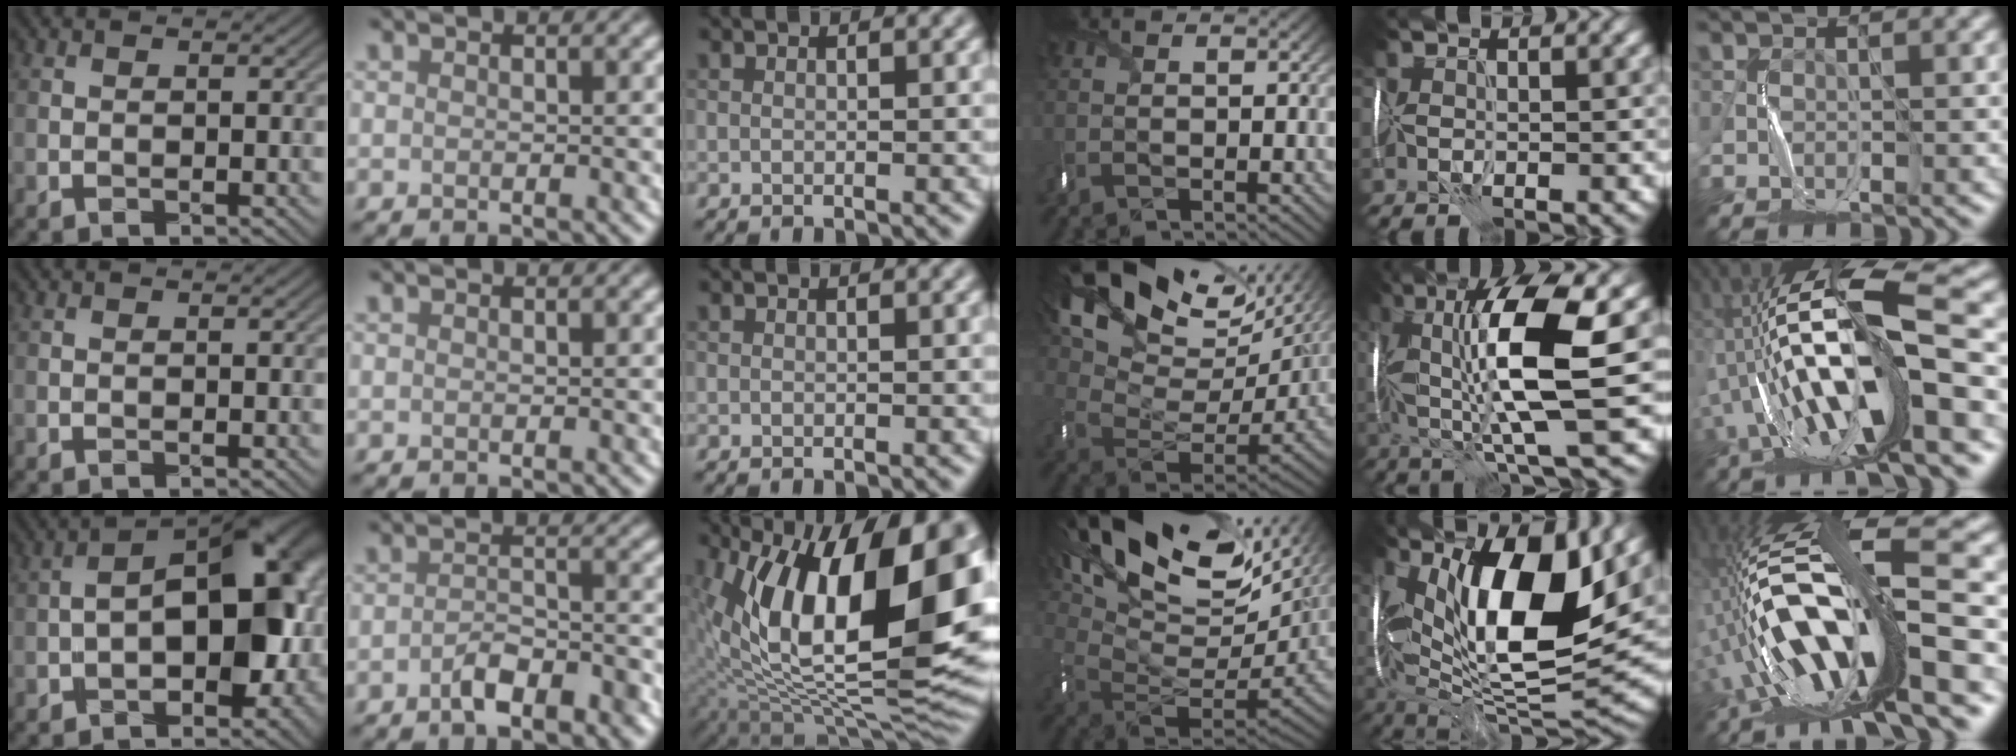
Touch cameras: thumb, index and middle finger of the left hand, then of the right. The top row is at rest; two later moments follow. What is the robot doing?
{"motion": "wrap", "object": "thread"}